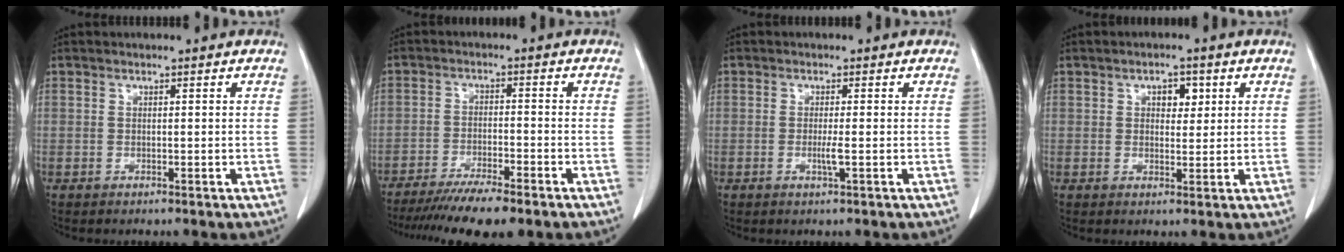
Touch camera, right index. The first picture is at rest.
{"total": 10.3, "force": [-8.2, 1.0, 6.1], "torque": [-0.093, -0.022, -0.132]}
{"total": 1.7, "force": [-0.5, -0.2, 1.6], "torque": [-0.034, -0.004, -0.009]}
{"total": 3.1, "force": [1.2, 1.8, 2.2], "torque": [-0.030, 0.004, 0.018]}